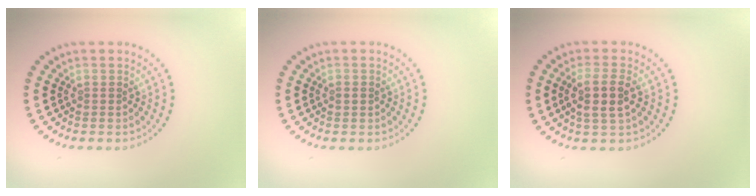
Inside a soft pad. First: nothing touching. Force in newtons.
{"total": 0.9, "press": 0.9, "slide": 0.1}
{"total": 3.2, "press": 2.9, "slide": 1.2}